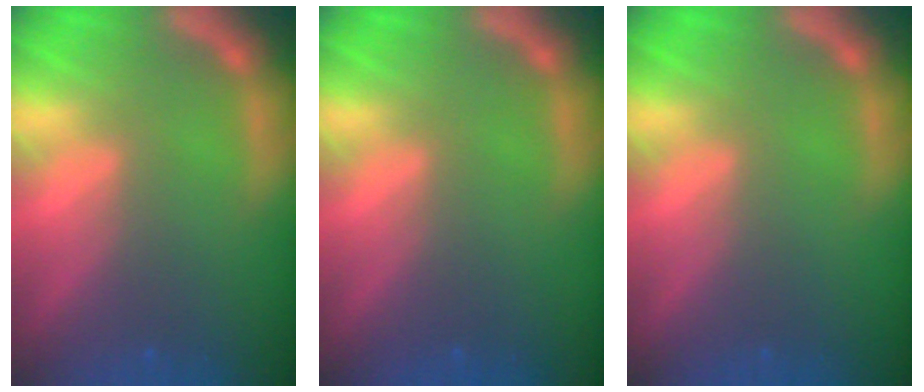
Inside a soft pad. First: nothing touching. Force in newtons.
{"total": 0.0}
{"total": 0.0}